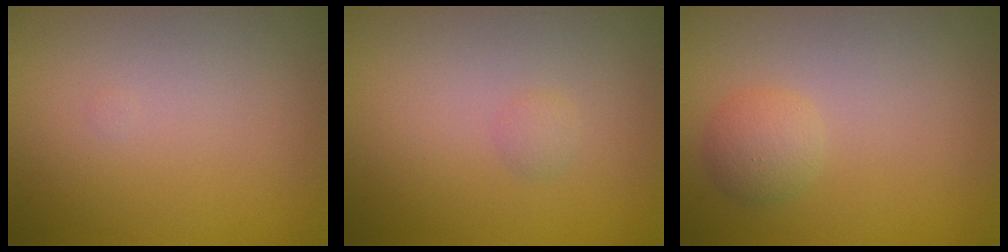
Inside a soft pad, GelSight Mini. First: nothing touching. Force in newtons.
{"total": 0.7, "press": 0.7, "slide": 0.0}
{"total": 1.8, "press": 1.8, "slide": 0.1}